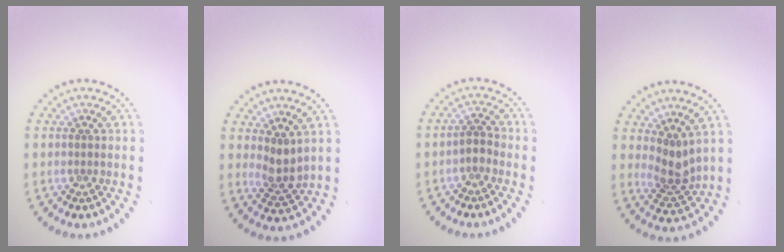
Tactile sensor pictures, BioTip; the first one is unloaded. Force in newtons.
{"total": 2.2, "press": 1.8, "slide": 1.3}
{"total": 1.5, "press": 1.3, "slide": 0.8}
{"total": 2.8, "press": 2.1, "slide": 1.8}